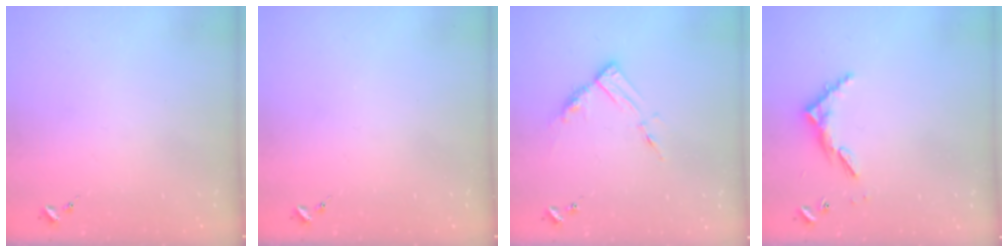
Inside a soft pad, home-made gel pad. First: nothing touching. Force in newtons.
{"total": 0.0}
{"total": 8.8, "press": 8.8, "slide": 0.6}
{"total": 6.3, "press": 6.3, "slide": 0.5}